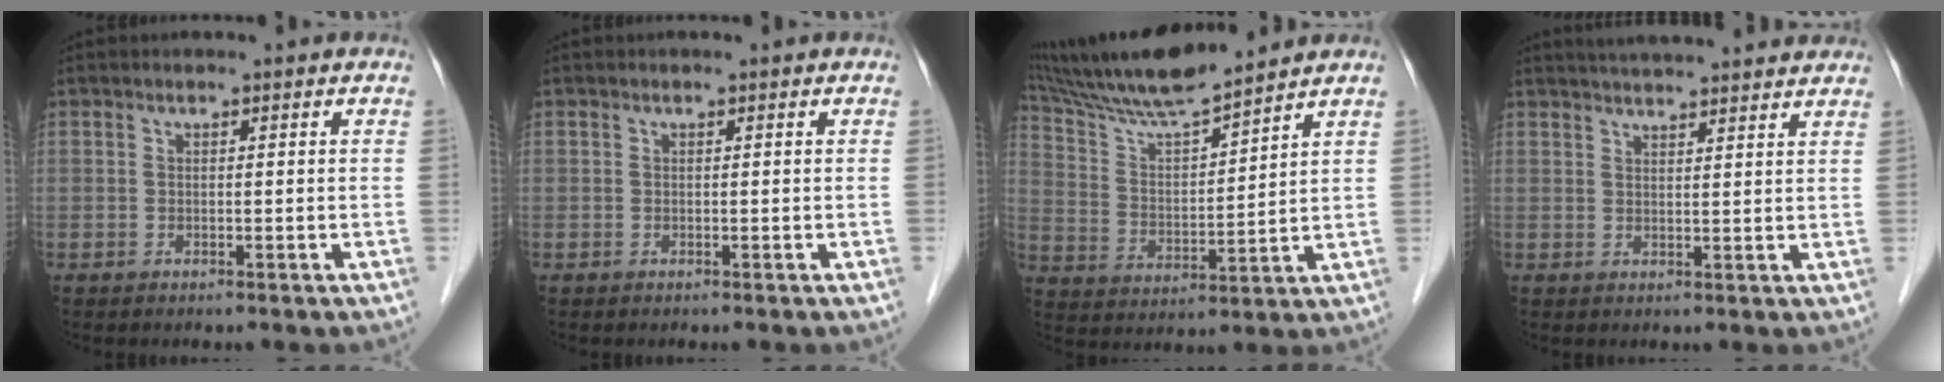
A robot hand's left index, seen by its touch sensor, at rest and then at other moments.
{"total": 0.0}
{"total": 12.6, "force": [11.3, -0.1, 5.6], "torque": [-0.111, 0.013, 0.212]}
{"total": 12.4, "force": [11.4, 1.0, 4.9], "torque": [-0.072, 0.026, 0.145]}